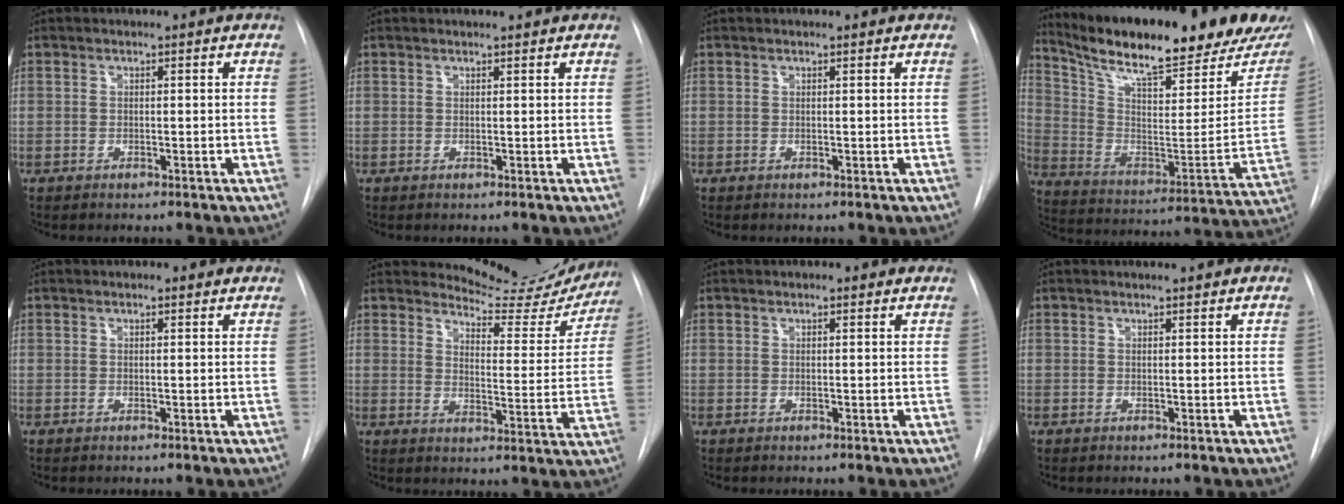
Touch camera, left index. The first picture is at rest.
{"total": 1.7, "force": [1.7, 0.0, 0.4], "torque": [-0.007, 0.009, 0.024]}
{"total": 0.9, "force": [0.9, 0.0, 0.2], "torque": [-0.009, 0.008, 0.012]}
{"total": 27.9, "force": [22.8, 3.7, 15.7], "torque": [-0.262, -0.058, 0.331]}
{"total": 1.8, "force": [1.5, 0.5, 0.7], "torque": [-0.013, 0.013, 0.017]}
{"total": 14.0, "force": [13.7, 2.2, 1.3], "torque": [-0.006, -0.067, 0.155]}
{"total": 2.0, "force": [1.7, 0.6, 0.9], "torque": [-0.013, 0.015, 0.019]}
{"total": 2.1, "force": [2.0, 0.0, 0.5], "torque": [-0.007, 0.009, 0.027]}